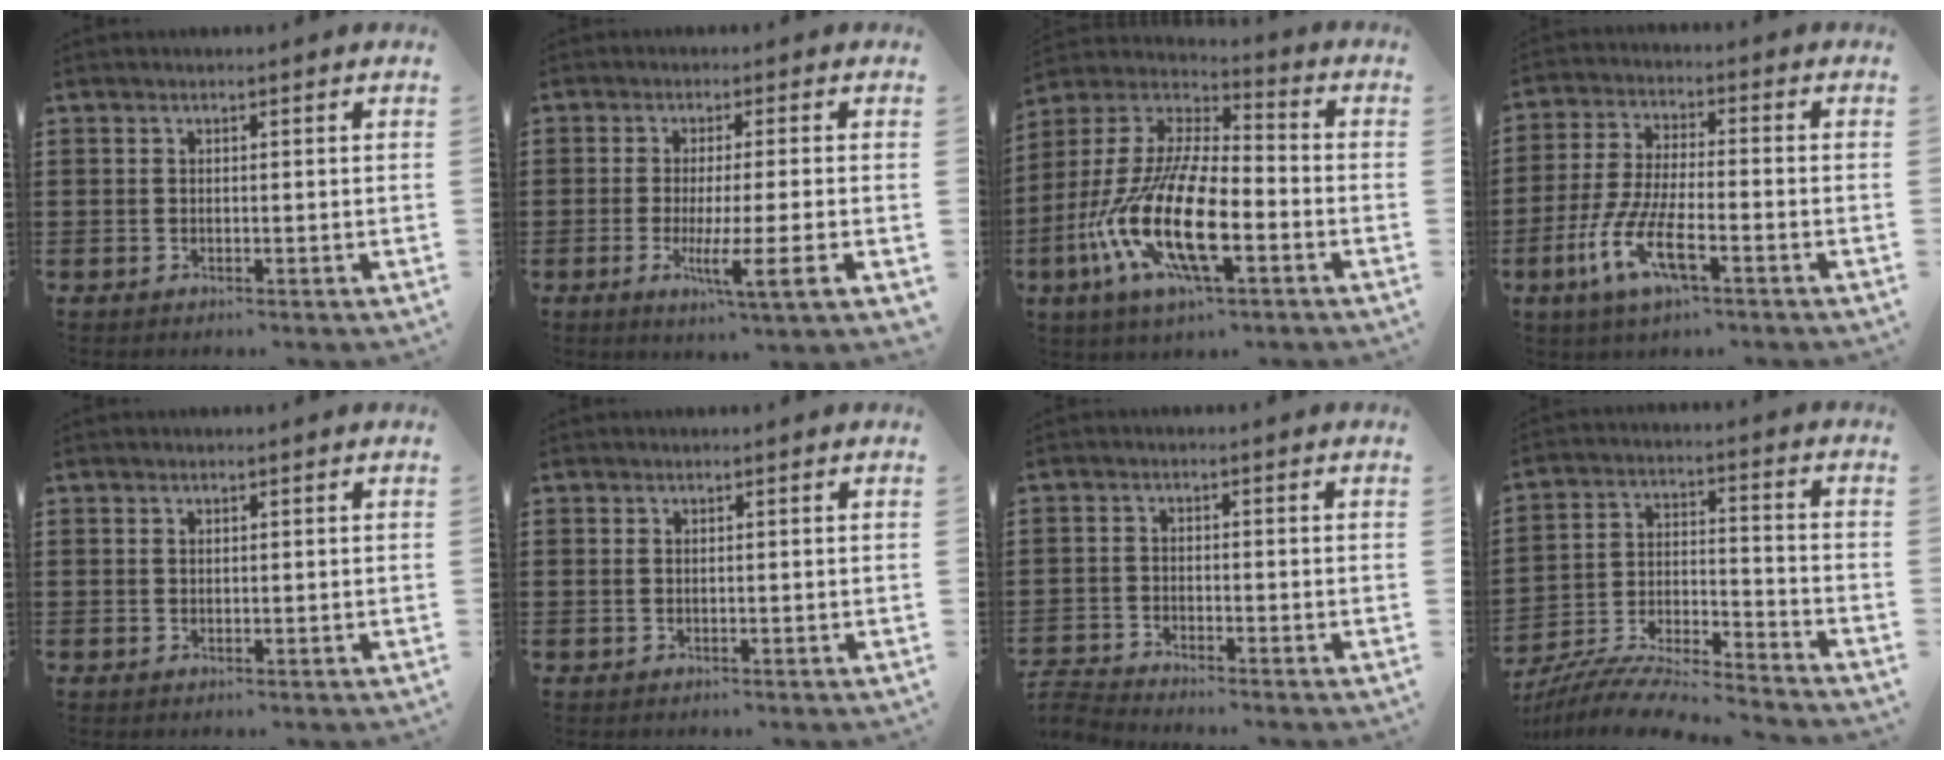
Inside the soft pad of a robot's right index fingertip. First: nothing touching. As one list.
[{"total": 6.8, "force": [-2.0, 0.0, 6.5], "torque": [-0.112, -0.017, -0.033]}, {"total": 16.5, "force": [-6.4, 6.0, 13.9], "torque": [-0.330, -0.013, -0.127]}, {"total": 9.2, "force": [-4.5, 2.3, 7.7], "torque": [-0.184, -0.015, -0.089]}, {"total": 0.5, "force": [0.3, 0.4, 0.2], "torque": [-0.006, 0.002, 0.006]}, {"total": 0.5, "force": [0.2, 0.3, 0.4], "torque": [-0.010, 0.001, 0.003]}, {"total": 2.6, "force": [-2.6, 0.0, 0.0], "torque": [-0.009, -0.001, -0.059]}, {"total": 8.9, "force": [-8.4, 0.7, 2.9], "torque": [-0.055, 0.005, -0.168]}]